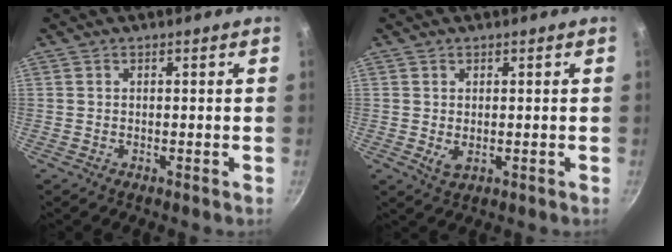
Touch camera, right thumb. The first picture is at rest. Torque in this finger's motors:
{"motor_torque": [0.18, 0.01, 0.18, -0.31, 0.02]}